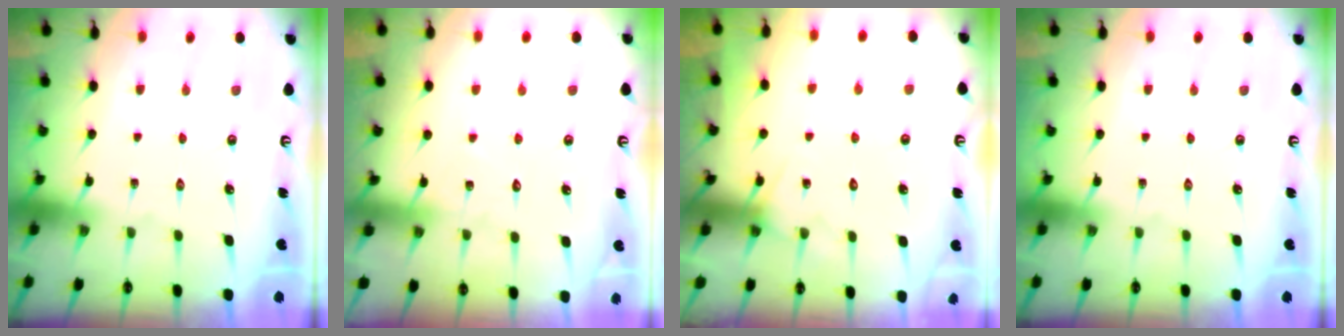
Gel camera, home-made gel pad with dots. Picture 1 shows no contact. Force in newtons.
{"total": 4.5, "press": 4.5, "slide": 0.3}
{"total": 6.1, "press": 6.1, "slide": 0.5}
{"total": 0.0}